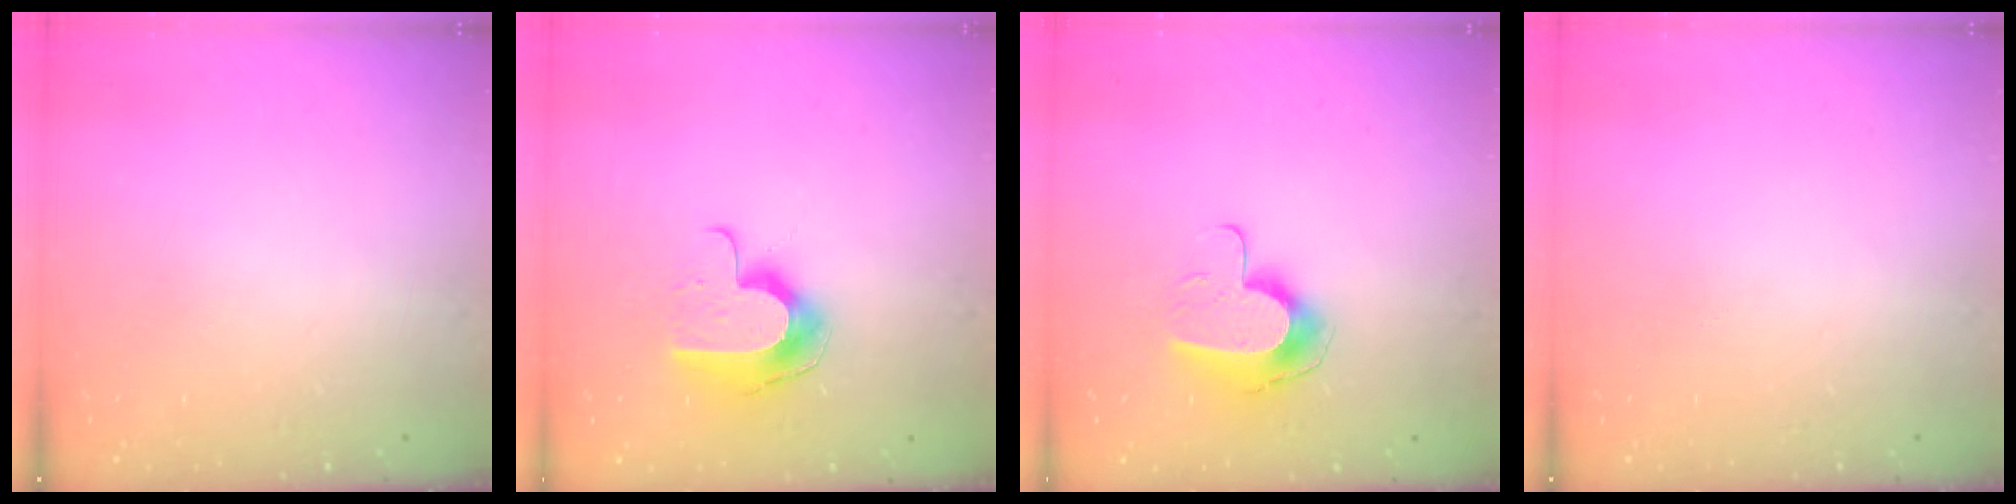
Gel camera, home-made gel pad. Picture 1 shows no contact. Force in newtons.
{"total": 11.5, "press": 11.4, "slide": 0.9}
{"total": 10.5, "press": 10.5, "slide": 0.5}
{"total": 0.0}